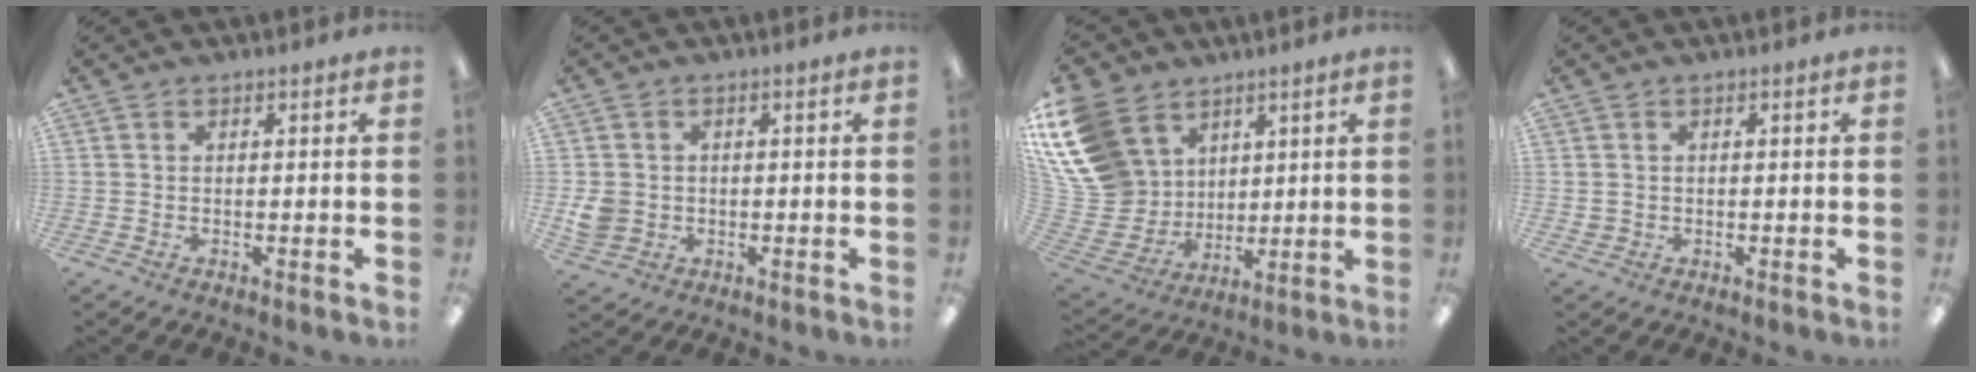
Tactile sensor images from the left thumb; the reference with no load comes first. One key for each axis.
{"total": 4.6, "fx": -0.5, "fy": 4.3, "fz": 1.6, "tx": -0.030, "ty": 0.005, "tz": -0.007}
{"total": 18.3, "fx": 8.3, "fy": 14.4, "fz": 7.7, "tx": -0.198, "ty": -0.038, "tz": 0.166}
{"total": 1.2, "fx": 0.2, "fy": 1.2, "fz": 0.0, "tx": -0.002, "ty": 0.005, "tz": 0.001}